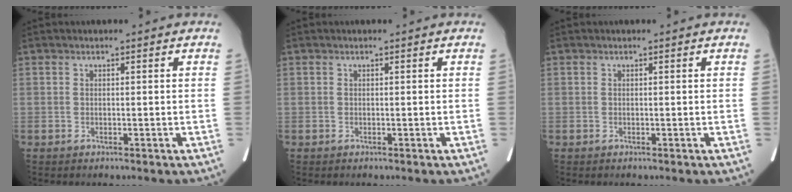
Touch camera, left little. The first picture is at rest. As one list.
[{"total": 0.0}, {"total": 0.0}]